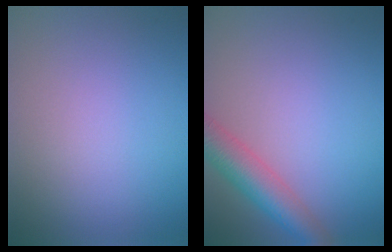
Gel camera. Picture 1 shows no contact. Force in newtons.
{"total": 4.8, "press": 4.7, "slide": 0.3}